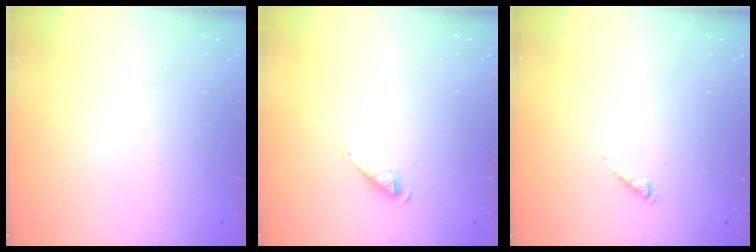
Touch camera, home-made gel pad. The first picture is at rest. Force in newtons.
{"total": 2.7, "press": 2.7, "slide": 0.4}
{"total": 0.0}